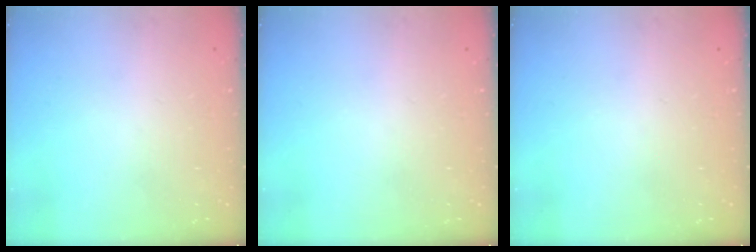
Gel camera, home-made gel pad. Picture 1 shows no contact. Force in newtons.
{"total": 0.0}
{"total": 0.0}